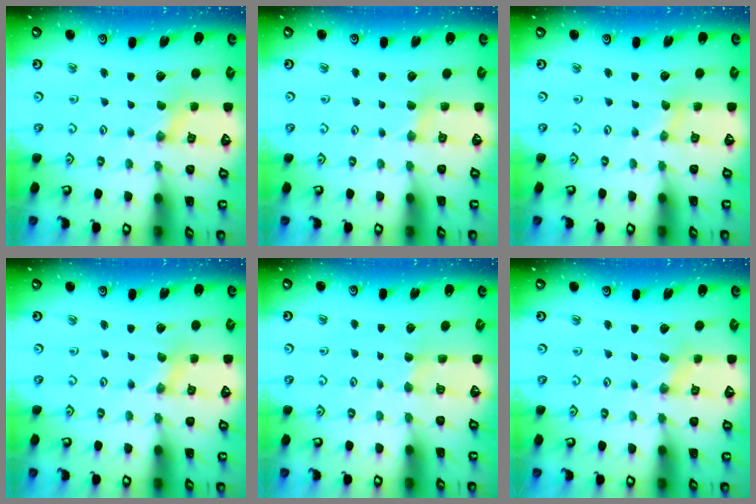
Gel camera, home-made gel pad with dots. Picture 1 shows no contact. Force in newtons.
{"total": 2.7, "press": 2.7, "slide": 0.4}
{"total": 0.0}
{"total": 0.0}
{"total": 2.5, "press": 2.5, "slide": 0.3}
{"total": 1.7, "press": 1.6, "slide": 0.4}